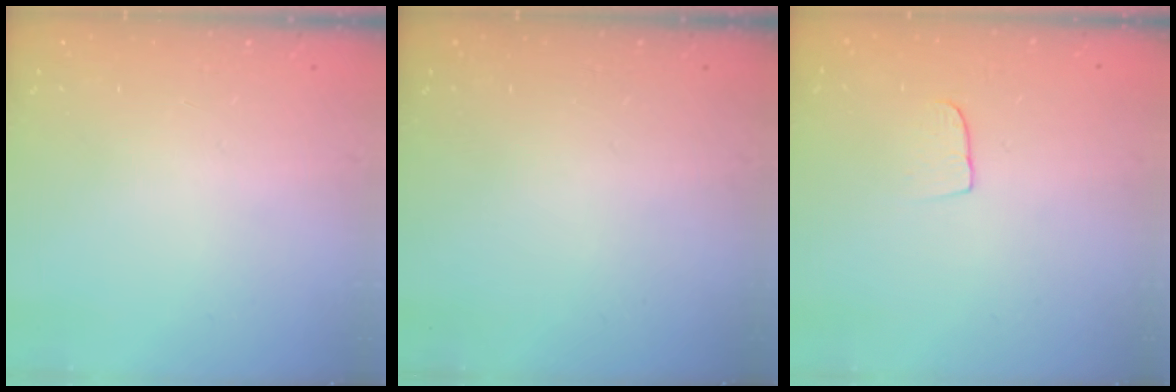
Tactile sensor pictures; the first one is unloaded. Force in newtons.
{"total": 0.0}
{"total": 5.9, "press": 5.9, "slide": 0.4}